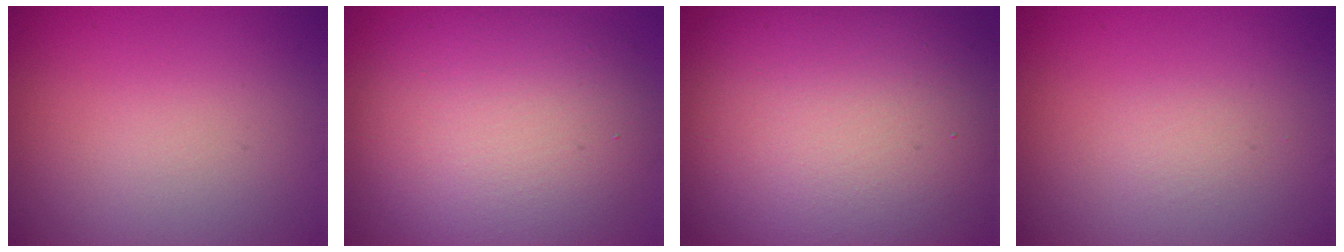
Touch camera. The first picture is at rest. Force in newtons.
{"total": 11.4, "press": 11.4, "slide": 0.8}
{"total": 17.2, "press": 17.1, "slide": 1.6}
{"total": 0.0}